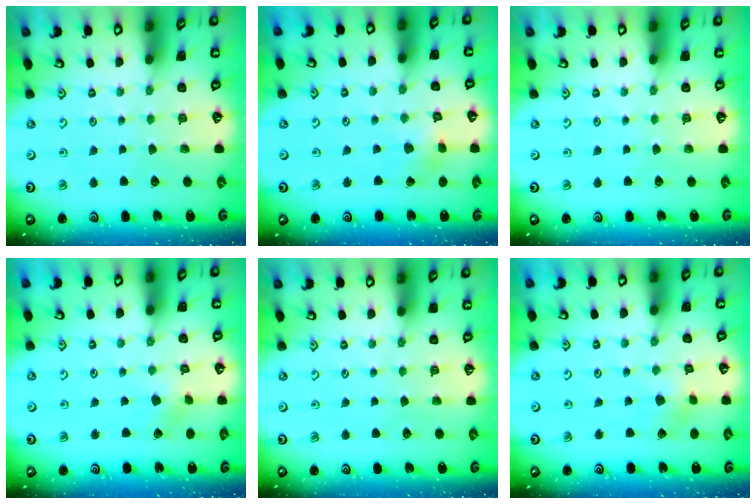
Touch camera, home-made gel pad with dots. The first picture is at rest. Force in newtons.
{"total": 3.2, "press": 3.2, "slide": 0.3}
{"total": 0.0}
{"total": 2.4, "press": 2.4, "slide": 0.6}
{"total": 0.0}
{"total": 2.7, "press": 2.6, "slide": 0.7}